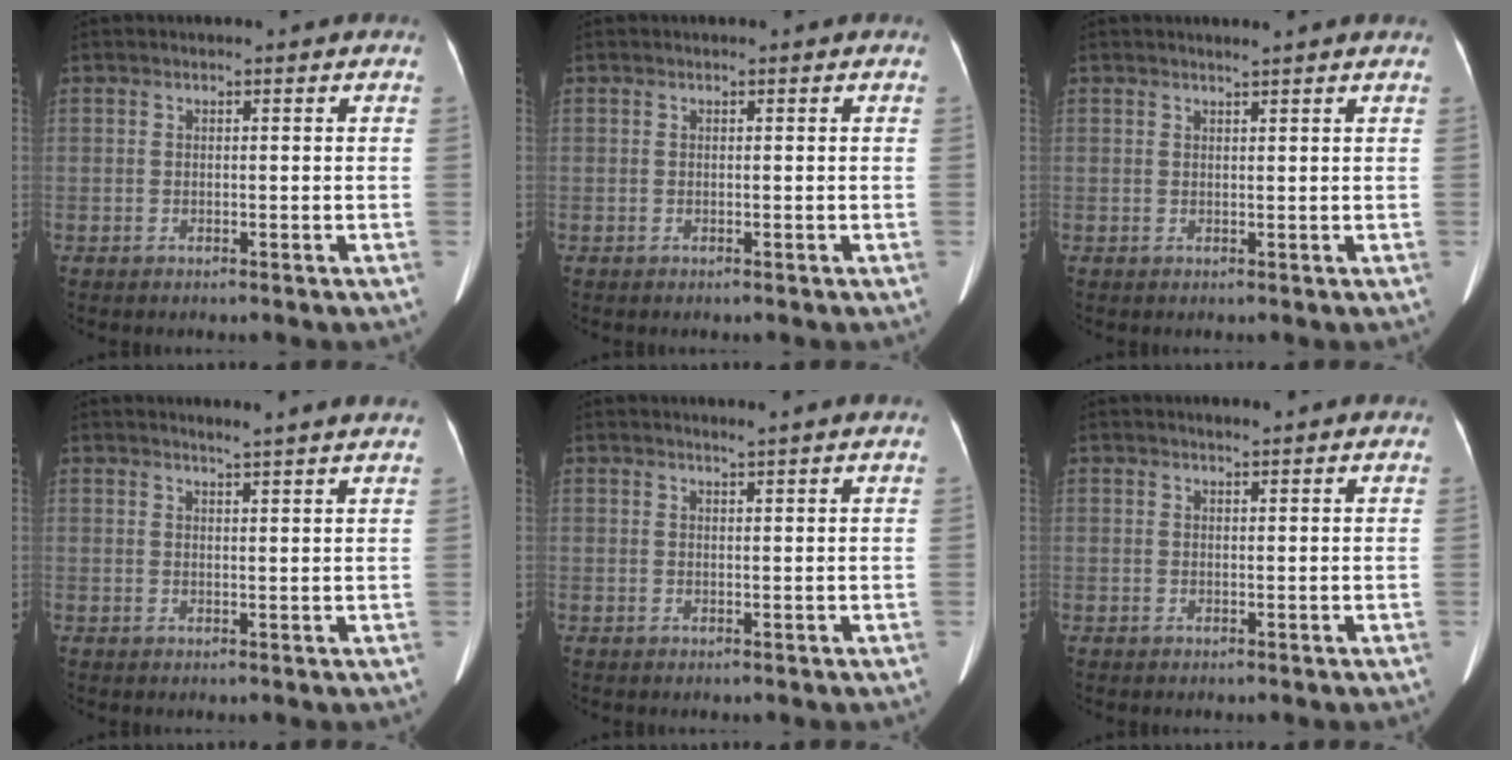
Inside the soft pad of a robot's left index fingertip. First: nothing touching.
{"total": 0.0}
{"total": 1.6, "force": [1.5, -0.4, 0.5], "torque": [-0.015, 0.003, 0.026]}
{"total": 6.3, "force": [5.8, -0.6, 2.4], "torque": [-0.034, 0.004, 0.057]}
{"total": 2.5, "force": [2.2, -0.6, 0.8], "torque": [-0.018, 0.001, 0.030]}
{"total": 2.6, "force": [2.4, 0.2, 0.9], "torque": [-0.015, 0.013, 0.029]}